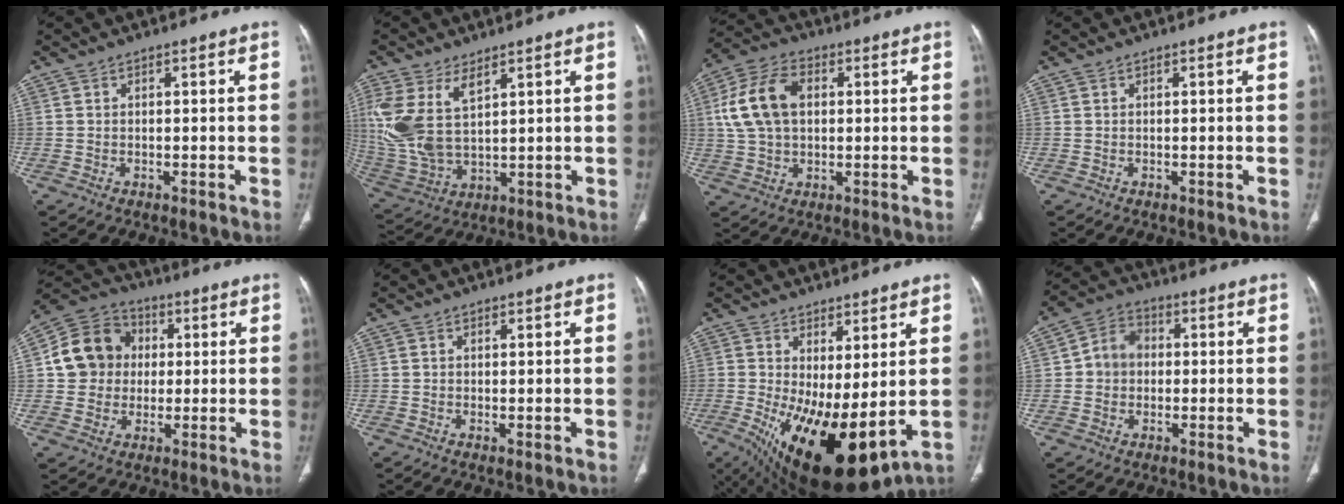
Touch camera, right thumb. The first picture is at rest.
{"total": 13.7, "force": [5.3, 7.3, 10.3], "torque": [-0.233, -0.015, 0.125]}
{"total": 12.7, "force": [2.2, 8.3, 9.3], "torque": [-0.179, 0.019, 0.038]}
{"total": 0.0}
{"total": 12.3, "force": [1.3, 11.1, 5.2], "torque": [-0.068, 0.017, 0.015]}
{"total": 0.7, "force": [0.0, 0.2, 0.7], "torque": [-0.018, -0.005, 0.001]}
{"total": 17.3, "force": [-1.5, 7.1, 15.6], "torque": [-0.281, -0.030, 0.004]}
{"total": 7.3, "force": [0.2, 6.2, 3.8], "torque": [-0.045, 0.019, -0.006]}